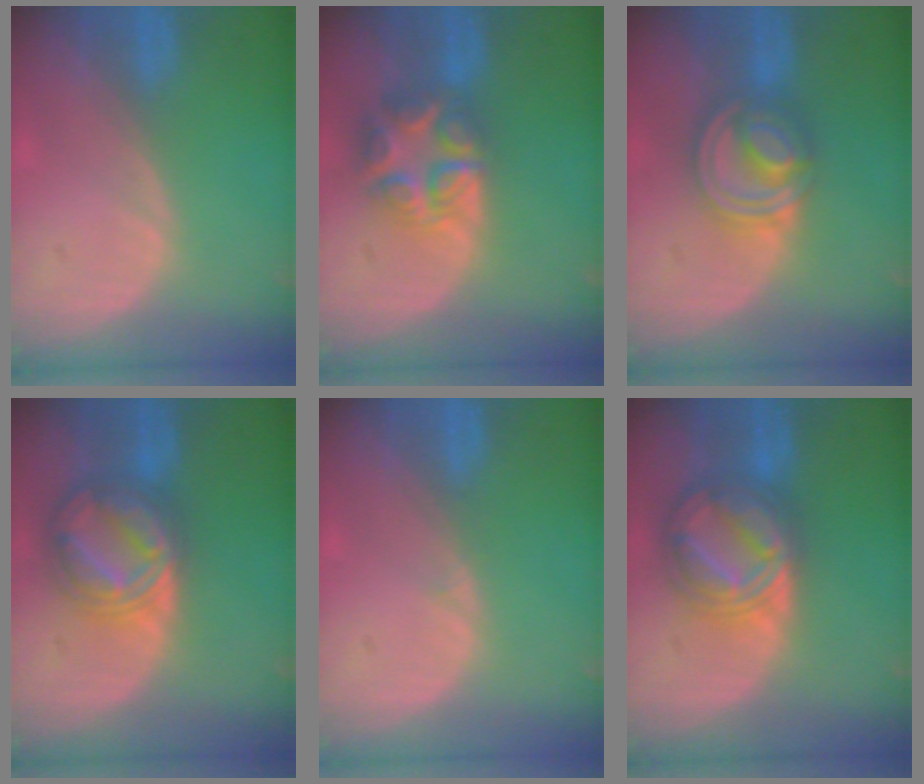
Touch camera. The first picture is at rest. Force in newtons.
{"total": 7.9, "press": 6.9, "slide": 3.9}
{"total": 8.1, "press": 6.9, "slide": 4.3}
{"total": 8.8, "press": 8.7, "slide": 0.8}
{"total": 0.6, "press": 0.2, "slide": 0.5}
{"total": 9.0, "press": 9.0, "slide": 0.6}